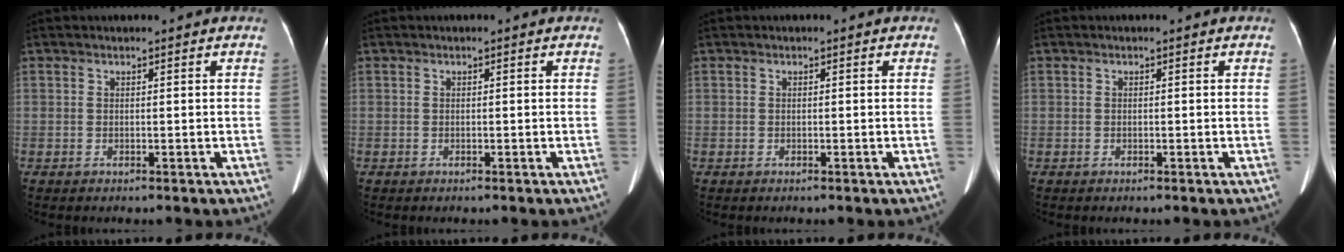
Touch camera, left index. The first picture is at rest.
{"total": 0.0}
{"total": 0.0}
{"total": 0.0}